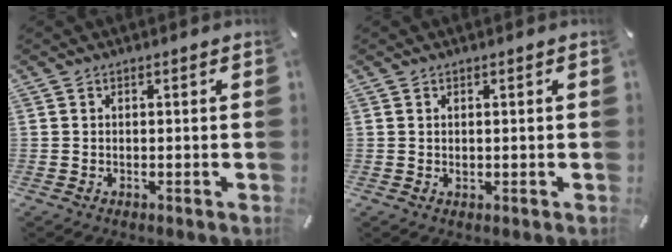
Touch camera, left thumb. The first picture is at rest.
{"total": 0.6, "force": [0.1, 0.3, 0.5], "torque": [-0.010, 0.001, 0.001]}